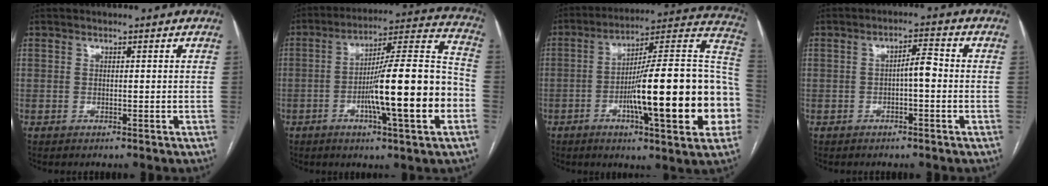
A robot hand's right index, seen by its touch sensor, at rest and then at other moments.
{"total": 19.0, "force": [-4.9, 1.2, 18.3], "torque": [-0.280, 0.010, -0.074]}
{"total": 26.4, "force": [-5.6, 3.6, 25.5], "torque": [-0.300, 0.020, -0.082]}
{"total": 3.3, "force": [-0.6, 0.8, 3.2], "torque": [-0.049, 0.009, -0.009]}